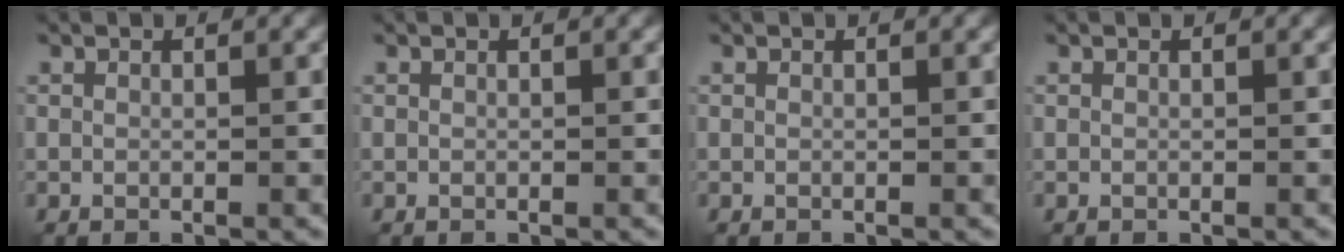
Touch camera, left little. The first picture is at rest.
{"total": 0.0}
{"total": 0.0}
{"total": 0.0}